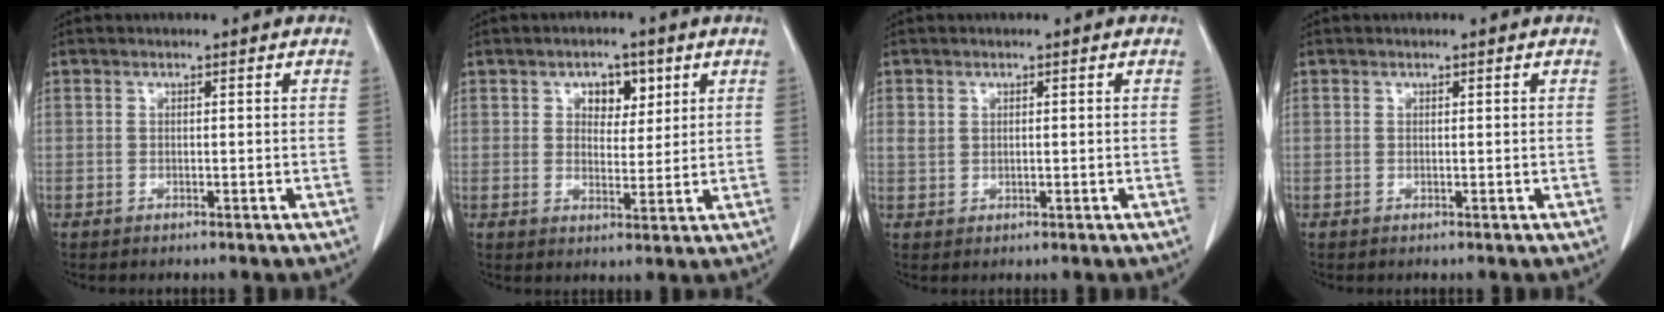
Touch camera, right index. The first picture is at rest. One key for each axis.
{"total": 4.7, "fx": 2.1, "fy": 3.0, "fz": 3.0, "tx": -0.038, "ty": 0.008, "tz": 0.033}
{"total": 1.6, "fx": 0.7, "fy": 1.3, "fz": 0.7, "tx": -0.013, "ty": 0.005, "tz": 0.014}
{"total": 0.0}